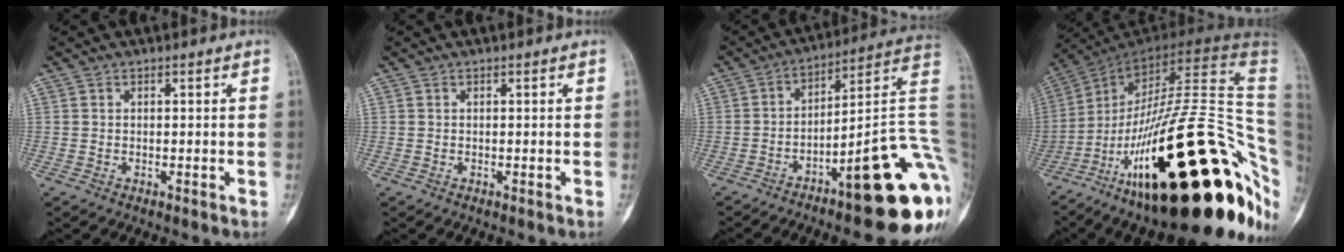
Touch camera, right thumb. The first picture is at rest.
{"total": 0.0}
{"total": 23.5, "force": [-8.7, 5.0, 21.2], "torque": [-0.209, 0.065, -0.117]}
{"total": 43.1, "force": [-13.3, 14.2, 38.4], "torque": [-0.496, 0.087, -0.208]}